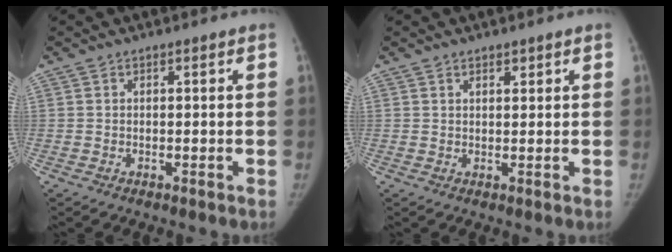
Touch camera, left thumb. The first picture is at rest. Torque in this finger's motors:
{"motor_torque": [-0.47, -0.34, -0.31, 0.02, 0.00]}